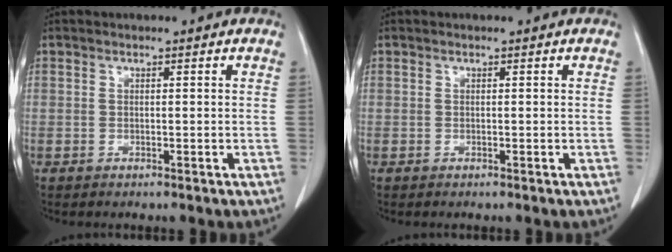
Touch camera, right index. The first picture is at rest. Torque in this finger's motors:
{"motor_torque": [0.00, 0.00, 0.00, 0.00]}